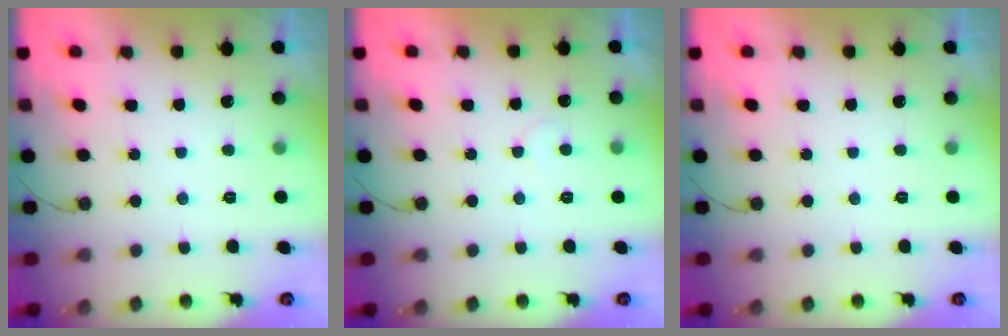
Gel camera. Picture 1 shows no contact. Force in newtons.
{"total": 5.4, "press": 5.4, "slide": 0.3}
{"total": 0.0}